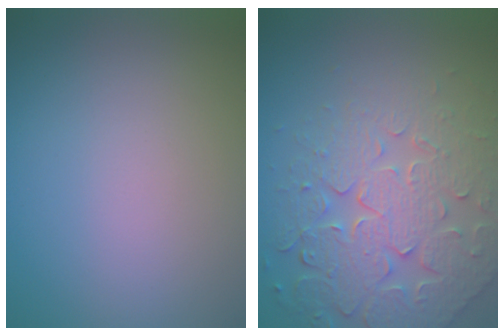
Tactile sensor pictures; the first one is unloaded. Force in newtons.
{"total": 7.7, "press": 6.0, "slide": 4.7}